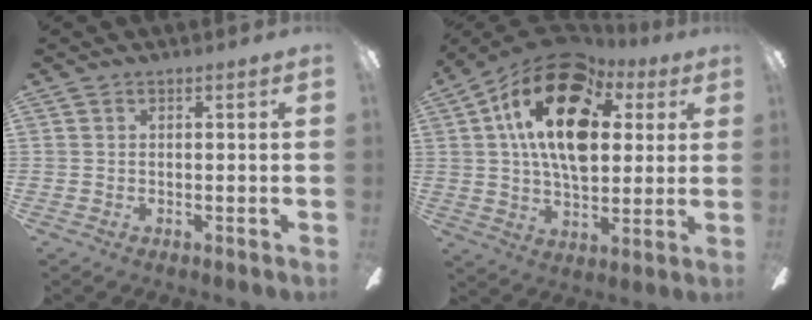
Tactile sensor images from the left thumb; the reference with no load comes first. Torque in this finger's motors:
{"motor_torque": [1.69, 2.85, 1.39, -1.39, 0.53]}